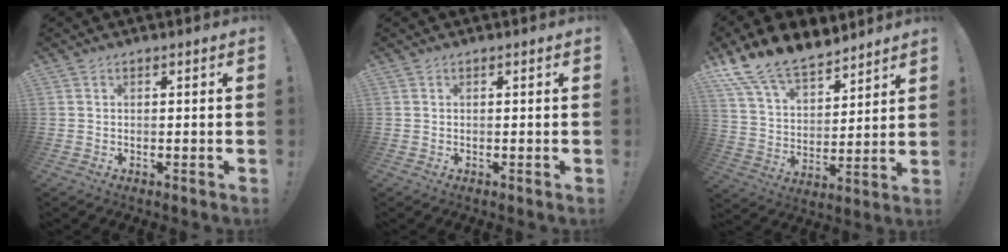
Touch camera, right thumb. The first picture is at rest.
{"total": 0.0}
{"total": 14.9, "force": [12.4, 6.4, 5.3], "torque": [-0.113, -0.094, 0.232]}